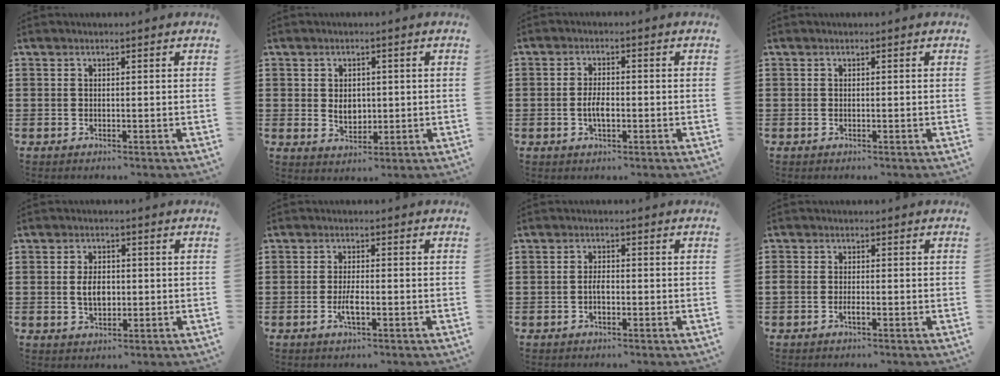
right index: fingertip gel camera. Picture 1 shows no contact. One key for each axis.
{"total": 3.3, "fx": 0.1, "fy": 2.4, "fz": 2.3, "tx": -0.036, "ty": -0.001, "tz": -0.002}
{"total": 3.4, "fx": -0.7, "fy": 1.3, "fz": 3.1, "tx": -0.067, "ty": -0.006, "tz": -0.014}
{"total": 0.0}
{"total": 4.0, "fx": -0.2, "fy": 2.2, "fz": 3.3, "tx": -0.058, "ty": 0.000, "tz": -0.006}
{"total": 3.1, "fx": -1.1, "fy": 0.9, "fz": 2.7, "tx": -0.055, "ty": -0.001, "tz": -0.021}
{"total": 2.3, "fx": -0.7, "fy": 0.8, "fz": 2.0, "tx": -0.048, "ty": -0.003, "tz": -0.014}
{"total": 1.4, "fx": -0.8, "fy": 0.6, "fz": 1.0, "tx": -0.019, "ty": 0.002, "tz": -0.015}